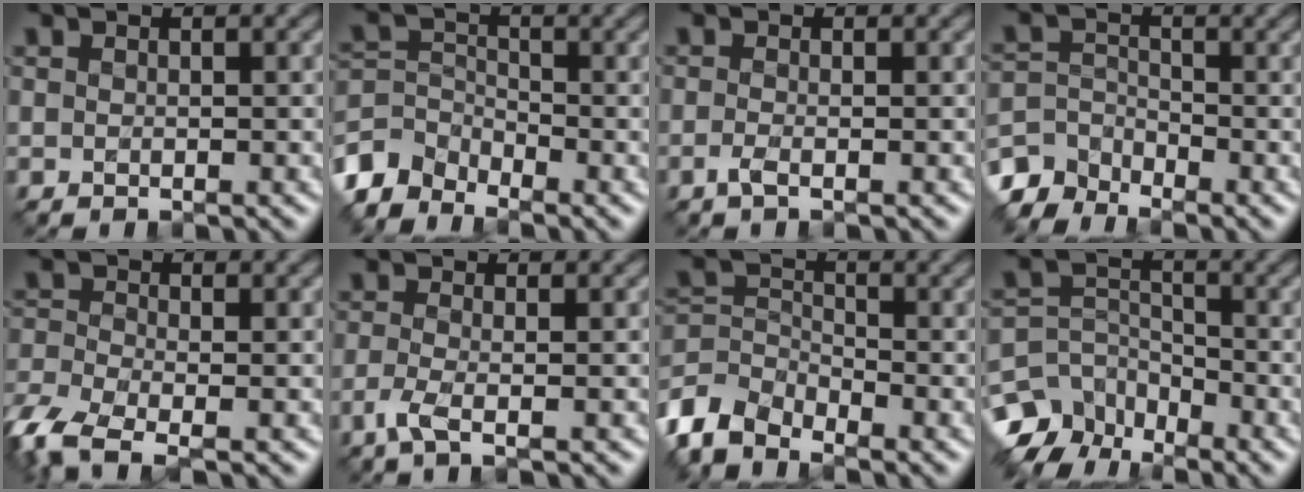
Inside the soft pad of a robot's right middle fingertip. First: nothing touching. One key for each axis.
{"total": 4.2, "fx": -3.5, "fy": 2.0, "fz": 1.1, "tx": -0.023, "ty": -0.003, "tz": -0.084}
{"total": 1.2, "fx": -0.6, "fy": 0.3, "fz": 1.0, "tx": -0.023, "ty": -0.005, "tz": -0.015}
{"total": 3.6, "fx": -3.1, "fy": 1.6, "fz": 0.7, "tx": -0.015, "ty": -0.004, "tz": -0.074}
{"total": 5.9, "fx": -3.9, "fy": 2.4, "fz": 3.7, "tx": -0.091, "ty": -0.016, "tz": -0.088}
{"total": 2.3, "fx": -1.0, "fy": 0.6, "fz": 1.9, "tx": -0.043, "ty": -0.009, "tz": -0.030}
{"total": 5.0, "fx": -4.0, "fy": 2.4, "fz": 1.9, "tx": -0.042, "ty": -0.005, "tz": -0.096}
{"total": 7.8, "fx": -5.4, "fy": 5.0, "fz": 2.7, "tx": -0.037, "ty": -0.011, "tz": -0.095}